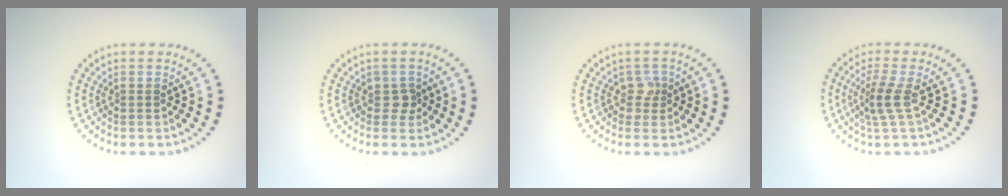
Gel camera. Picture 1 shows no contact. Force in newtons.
{"total": 1.3, "press": 1.1, "slide": 0.6}
{"total": 1.3, "press": 1.0, "slide": 0.8}
{"total": 2.3, "press": 1.7, "slide": 1.4}